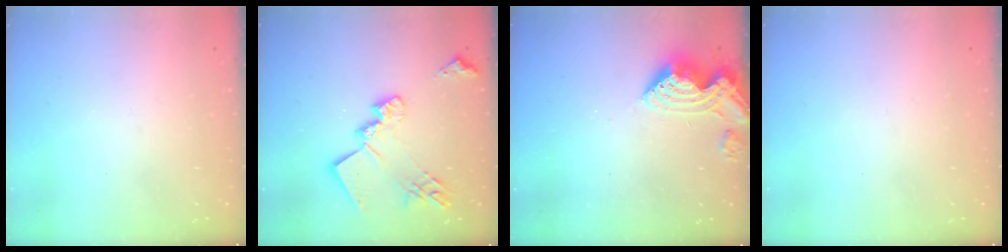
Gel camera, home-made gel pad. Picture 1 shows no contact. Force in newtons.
{"total": 18.0, "press": 18.0, "slide": 1.2}
{"total": 11.5, "press": 11.5, "slide": 0.8}
{"total": 0.0}